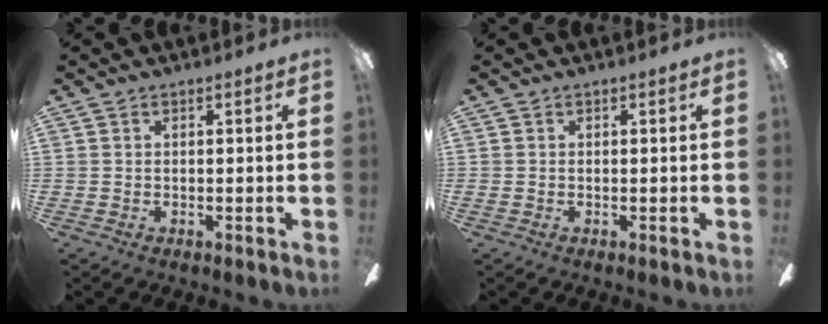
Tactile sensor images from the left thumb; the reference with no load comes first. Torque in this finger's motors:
{"motor_torque": [-0.10, 0.10, 0.01, 0.22, 0.00]}